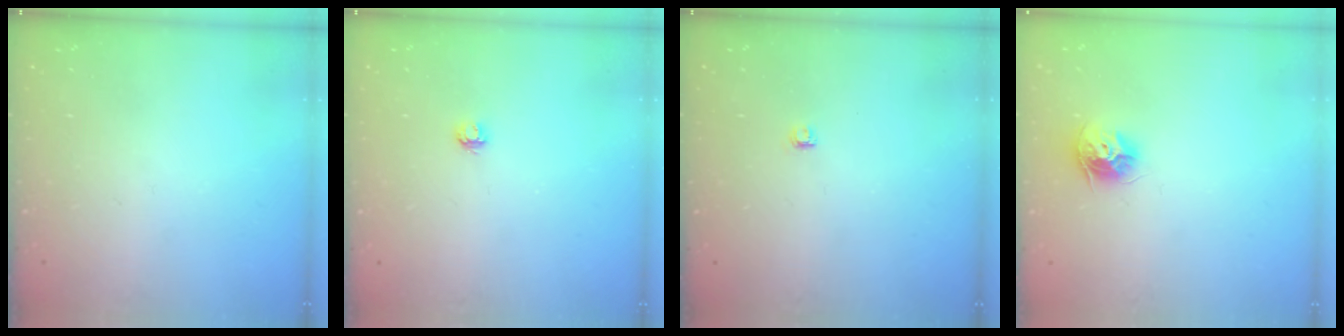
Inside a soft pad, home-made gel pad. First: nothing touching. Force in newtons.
{"total": 3.2, "press": 3.2, "slide": 0.3}
{"total": 2.8, "press": 2.8, "slide": 0.4}
{"total": 9.5, "press": 9.5, "slide": 0.3}